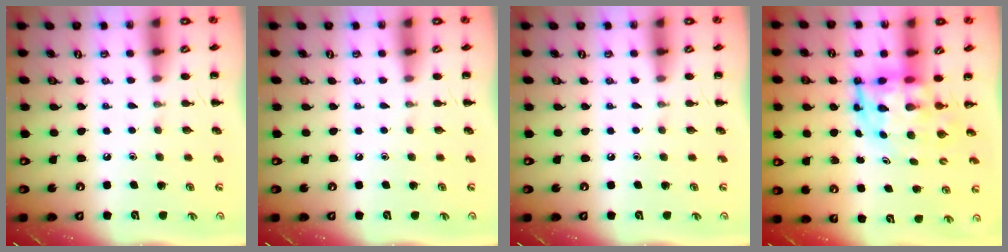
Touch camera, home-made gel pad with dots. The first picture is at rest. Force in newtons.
{"total": 0.0}
{"total": 0.0}
{"total": 6.5, "press": 6.2, "slide": 2.1}